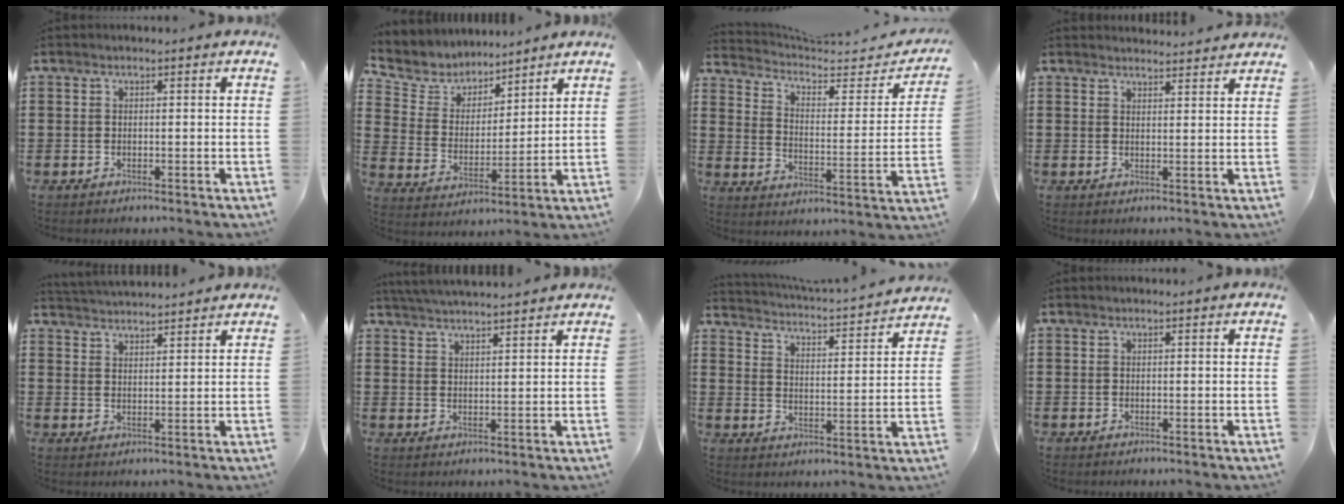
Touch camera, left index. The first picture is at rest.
{"total": 6.0, "force": [5.4, 2.6, -0.1], "torque": [-0.039, -0.034, 0.096]}
{"total": 4.6, "force": [4.0, 1.4, 1.8], "torque": [-0.051, -0.033, 0.062]}
{"total": 2.4, "force": [2.4, 0.0, 0.1], "torque": [-0.008, -0.007, 0.046]}
{"total": 3.0, "force": [3.0, -0.2, -0.2], "torque": [-0.007, -0.011, 0.056]}
{"total": 3.4, "force": [3.3, -0.5, 0.4], "torque": [-0.019, -0.010, 0.060]}
{"total": 2.8, "force": [2.7, -0.5, 0.4], "torque": [-0.028, -0.034, 0.036]}
{"total": 0.0}